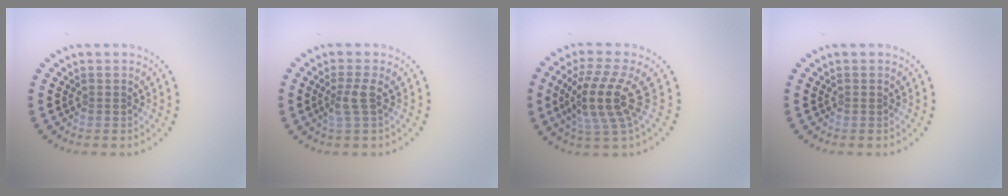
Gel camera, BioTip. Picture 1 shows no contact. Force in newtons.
{"total": 1.8, "press": 1.3, "slide": 1.1}
{"total": 4.7, "press": 3.7, "slide": 2.8}
{"total": 0.0}